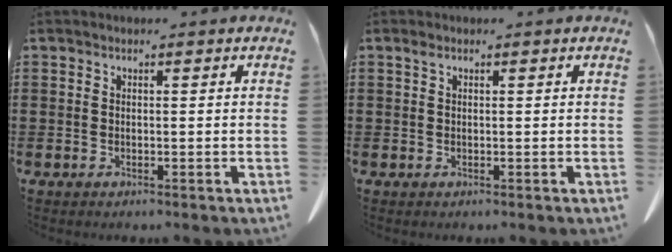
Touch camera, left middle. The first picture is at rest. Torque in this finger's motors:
{"motor_torque": [0.45, 0.52, -0.02, 0.00]}